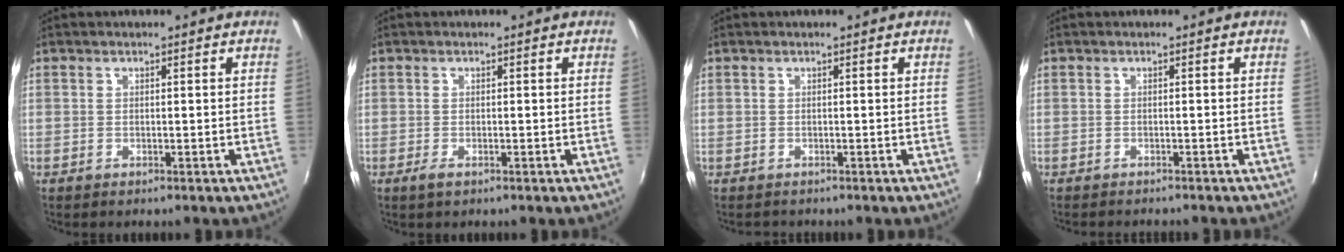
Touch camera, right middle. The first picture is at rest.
{"total": 1.6, "force": [-1.1, 0.6, 1.1], "torque": [-0.024, -0.005, -0.020]}
{"total": 1.2, "force": [-0.9, 0.7, -0.2], "torque": [-0.001, 0.000, -0.015]}
{"total": 3.0, "force": [-2.8, 0.6, 0.9], "torque": [-0.024, -0.014, -0.043]}